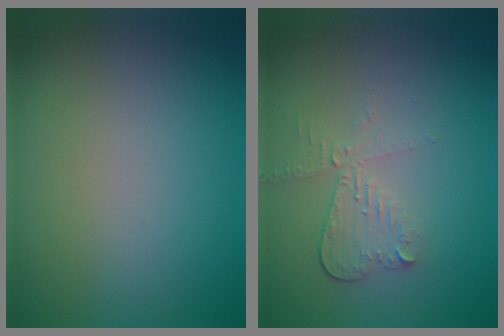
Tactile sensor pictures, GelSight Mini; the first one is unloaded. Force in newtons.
{"total": 3.0, "press": 2.6, "slide": 1.4}